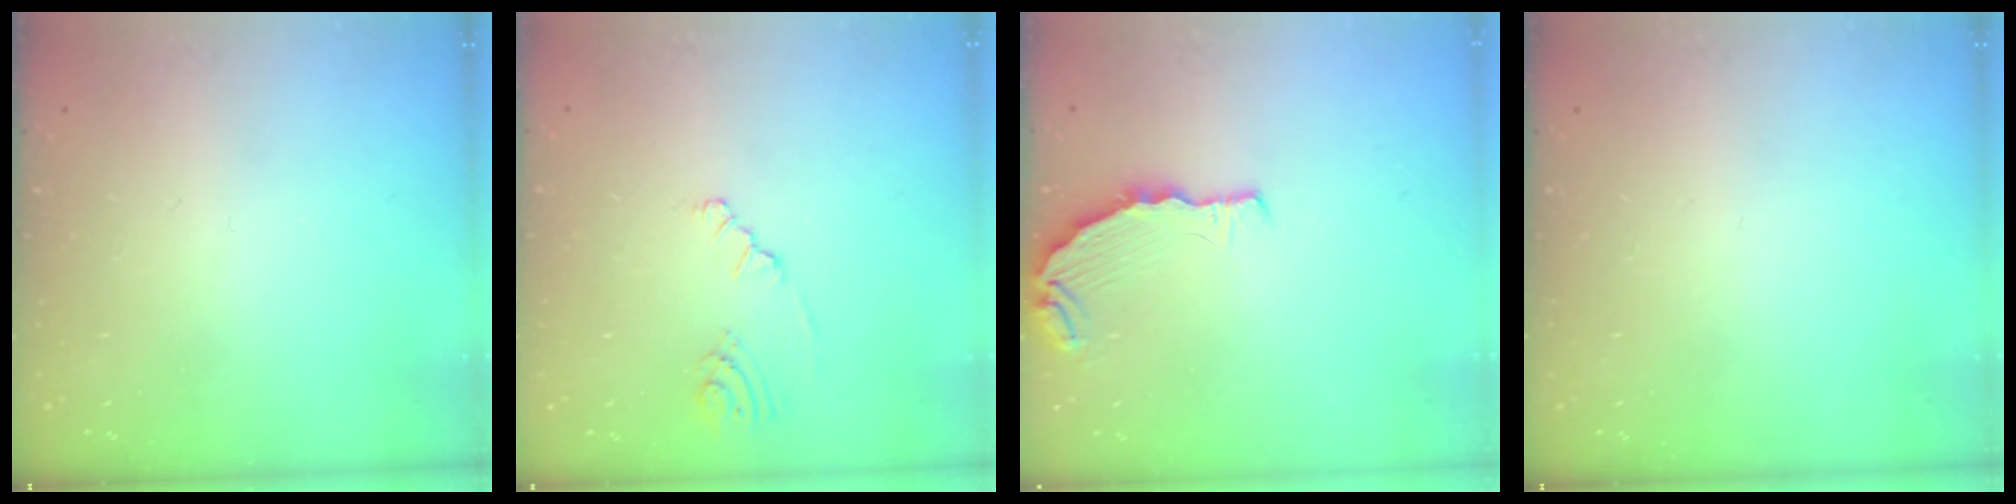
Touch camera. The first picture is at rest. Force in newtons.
{"total": 2.8, "press": 2.8, "slide": 0.5}
{"total": 8.8, "press": 7.5, "slide": 4.7}
{"total": 0.0}